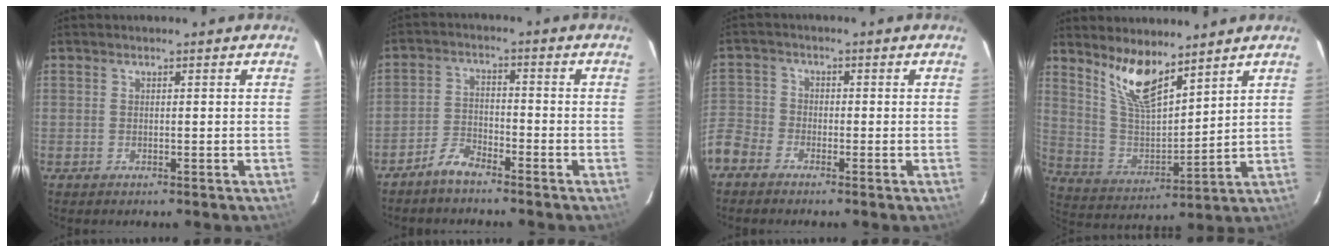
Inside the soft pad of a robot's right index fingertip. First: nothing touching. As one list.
[{"total": 4.4, "force": [-3.9, 1.2, 1.7], "torque": [-0.047, 0.009, -0.079]}, {"total": 6.8, "force": [-4.3, 5.0, 1.6], "torque": [-0.047, 0.011, -0.101]}, {"total": 11.1, "force": [8.2, 3.2, 6.8], "torque": [-0.133, -0.004, 0.170]}]